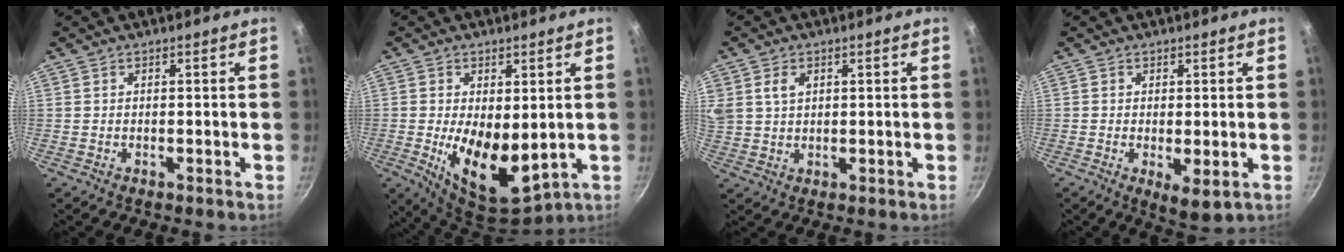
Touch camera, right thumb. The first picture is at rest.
{"total": 12.6, "force": [-1.3, 6.3, 10.8], "torque": [-0.163, -0.026, 0.002]}
{"total": 4.7, "force": [1.8, 3.4, 2.8], "torque": [-0.052, 0.000, 0.043]}
{"total": 4.4, "force": [-1.0, 1.4, 4.1], "torque": [-0.065, -0.016, -0.010]}